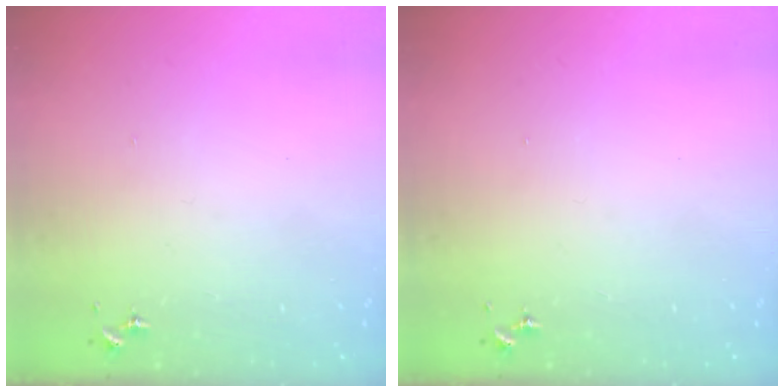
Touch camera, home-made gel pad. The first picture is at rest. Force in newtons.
{"total": 0.0}